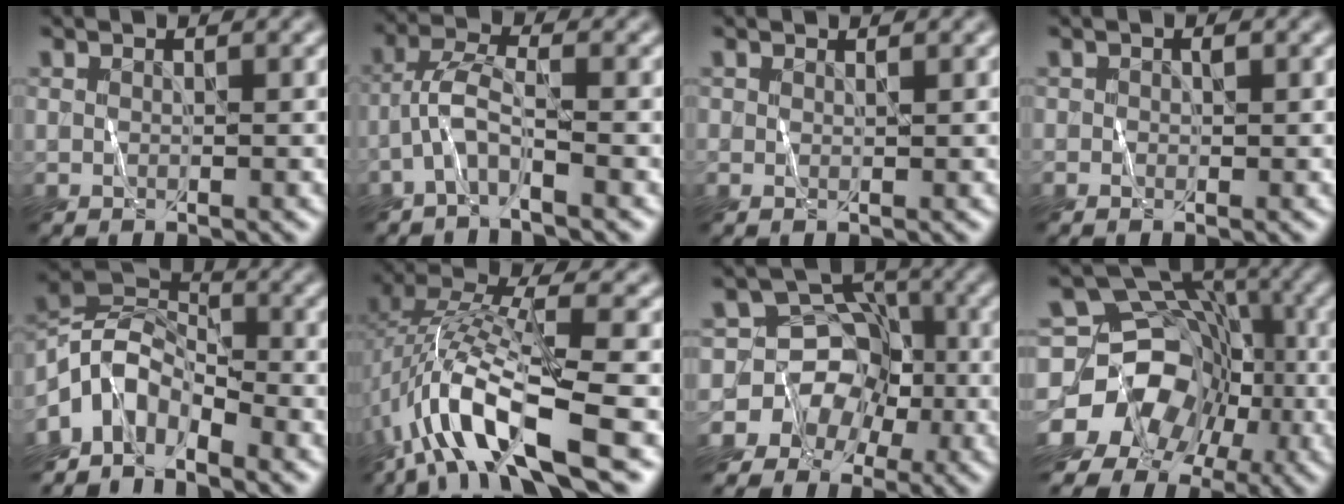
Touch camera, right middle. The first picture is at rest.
{"total": 3.0, "force": [-1.9, 0.2, 2.2], "torque": [-0.053, 0.012, -0.046]}
{"total": 0.8, "force": [0.1, -0.5, -0.6], "torque": [0.006, -0.003, 0.004]}
{"total": 0.0}
{"total": 5.2, "force": [-3.9, 2.6, 2.3], "torque": [-0.039, 0.007, -0.086]}
{"total": 10.2, "force": [-4.4, 2.9, 8.8], "torque": [-0.179, 0.017, -0.085]}
{"total": 7.1, "force": [-3.4, 6.3, 0.2], "torque": [0.016, 0.018, -0.070]}
{"total": 13.7, "force": [-6.6, 11.1, 4.7], "torque": [-0.070, -0.013, -0.125]}